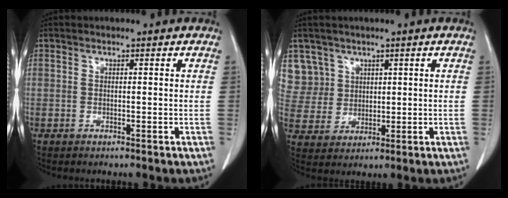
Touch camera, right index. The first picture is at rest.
{"total": 6.7, "force": [3.6, 5.7, -0.3], "torque": [0.010, 0.012, 0.084]}